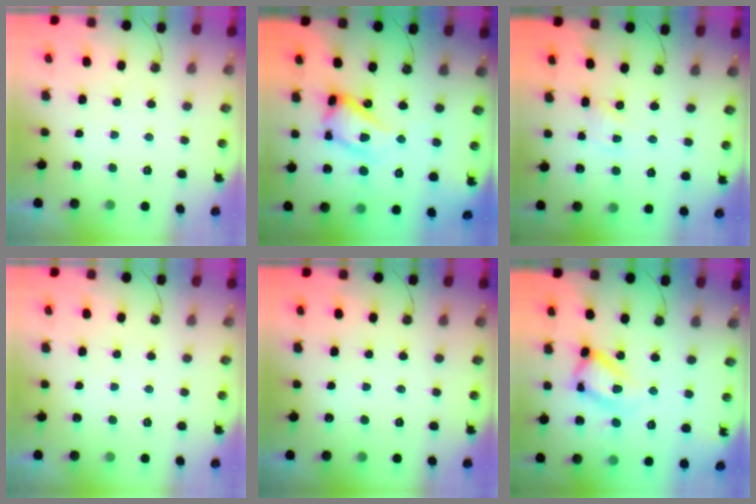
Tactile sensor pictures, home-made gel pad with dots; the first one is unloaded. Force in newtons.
{"total": 16.3, "press": 16.3, "slide": 1.2}
{"total": 2.7, "press": 2.7, "slide": 0.4}
{"total": 0.0}
{"total": 0.0}
{"total": 14.8, "press": 14.7, "slide": 1.3}